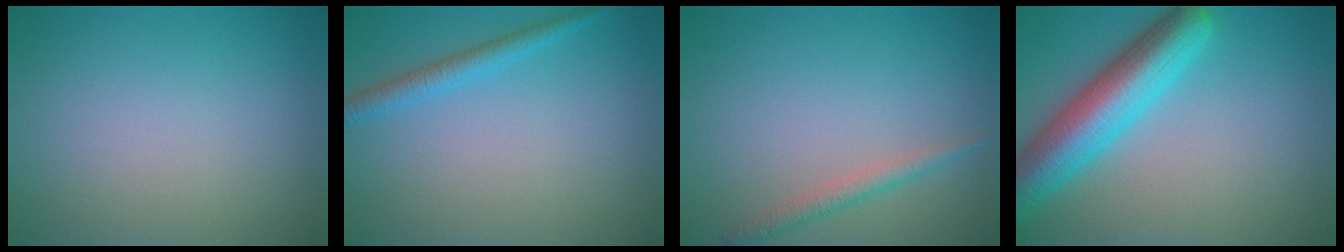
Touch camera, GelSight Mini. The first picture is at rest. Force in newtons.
{"total": 1.9, "press": 1.9, "slide": 0.1}
{"total": 1.6, "press": 1.6, "slide": 0.1}
{"total": 7.5, "press": 7.5, "slide": 0.3}